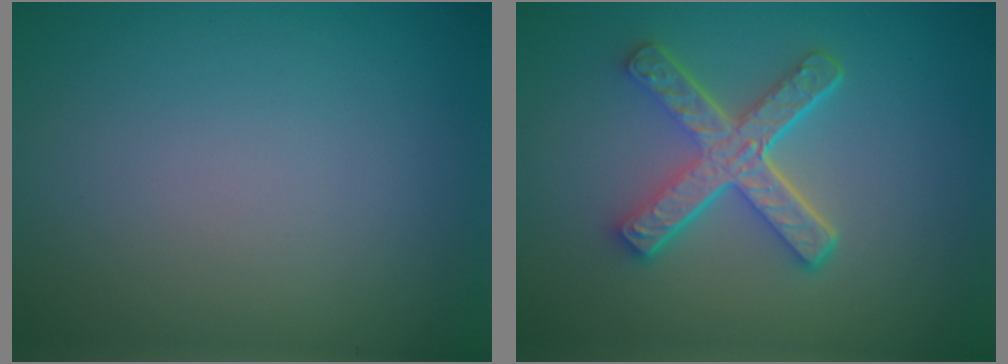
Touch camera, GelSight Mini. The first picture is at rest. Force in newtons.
{"total": 5.4, "press": 3.8, "slide": 3.8}